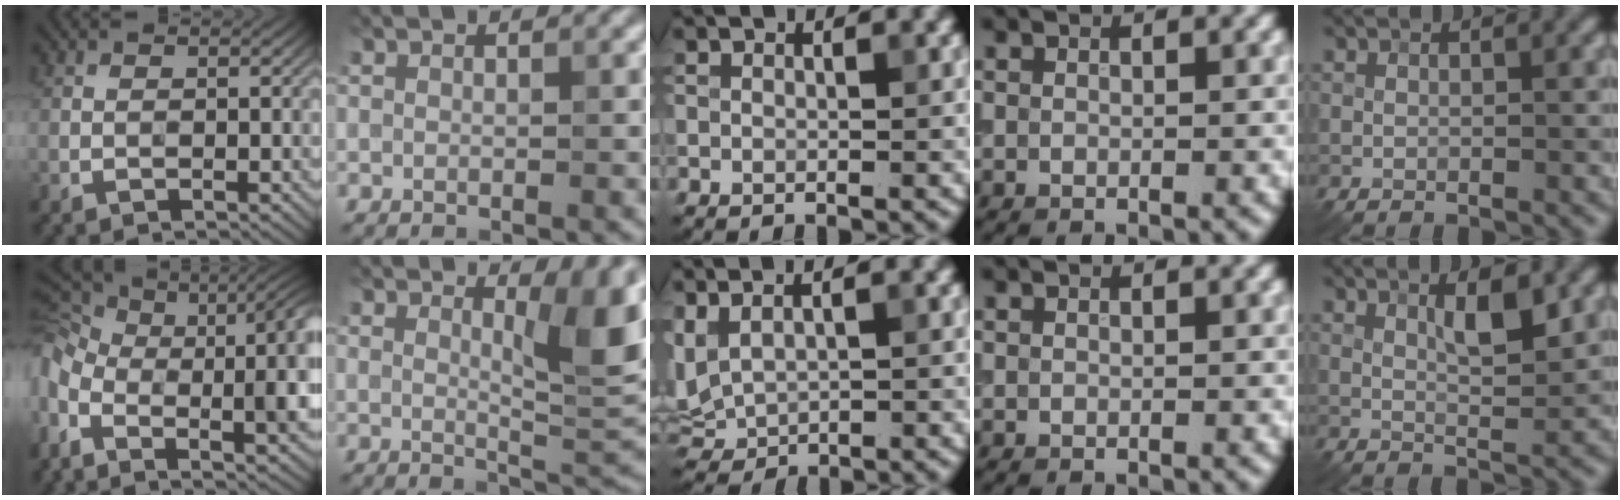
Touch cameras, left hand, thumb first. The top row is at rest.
{"thumb": {"total": 18.1, "force": [-4.0, 9.6, 14.7], "torque": [-0.294, -0.044, -0.022]}, "index": {"total": 6.9, "force": [2.4, 2.0, 6.1], "torque": [-0.077, -0.010, 0.041]}, "middle": {"total": 3.4, "force": [1.5, 2.0, 2.3], "torque": [-0.060, 0.008, 0.038]}, "little": {"total": 3.4, "force": [1.3, 0.9, 3.0], "torque": [-0.049, 0.000, 0.020]}}